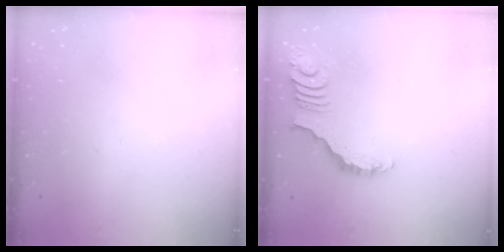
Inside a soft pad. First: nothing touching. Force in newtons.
{"total": 3.8, "press": 3.7, "slide": 0.6}